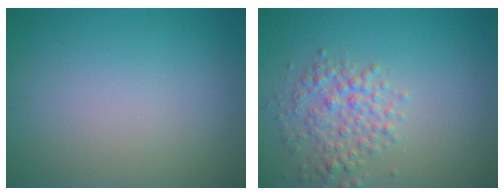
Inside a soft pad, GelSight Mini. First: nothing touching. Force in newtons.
{"total": 3.3, "press": 3.3, "slide": 0.1}